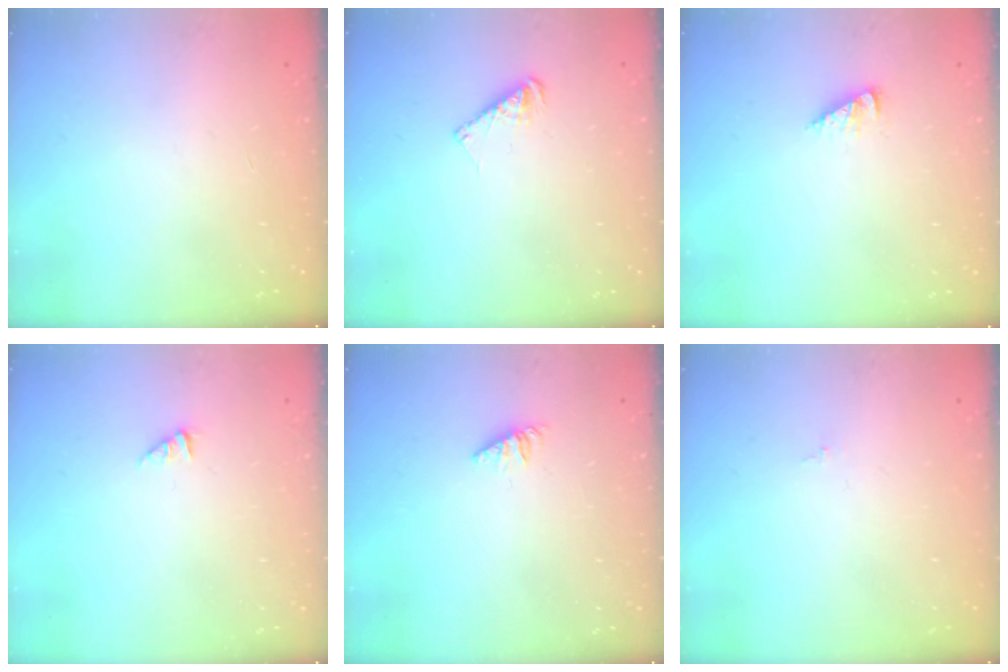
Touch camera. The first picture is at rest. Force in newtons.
{"total": 3.9, "press": 3.9, "slide": 0.4}
{"total": 2.5, "press": 2.5, "slide": 0.1}
{"total": 0.0}
{"total": 1.2, "press": 1.2, "slide": 0.3}
{"total": 0.0}